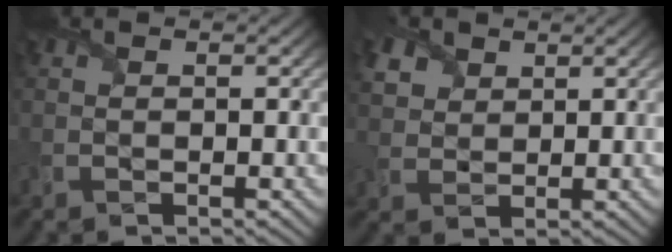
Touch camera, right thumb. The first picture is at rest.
{"total": 3.8, "force": [2.3, 2.7, 1.5], "torque": [-0.059, 0.006, 0.042]}